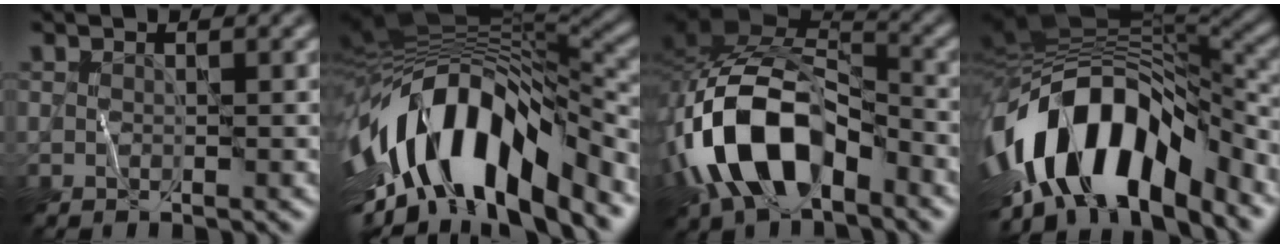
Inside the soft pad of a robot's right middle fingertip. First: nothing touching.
{"total": 14.1, "force": [-5.3, 6.0, 11.6], "torque": [-0.206, 0.007, -0.091]}
{"total": 12.5, "force": [-5.4, 6.8, 8.9], "torque": [-0.171, 0.003, -0.109]}
{"total": 15.1, "force": [-5.9, 7.5, 11.7], "torque": [-0.199, 0.011, -0.105]}